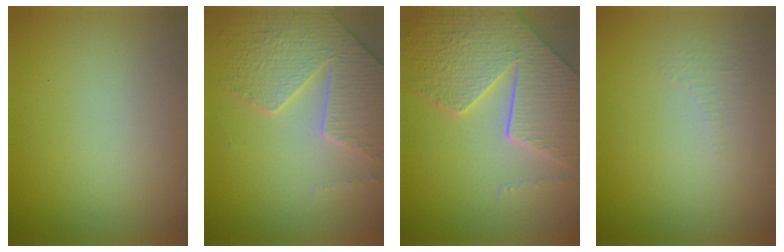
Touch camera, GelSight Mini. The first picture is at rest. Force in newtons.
{"total": 4.3, "press": 4.2, "slide": 0.9}
{"total": 8.3, "press": 6.1, "slide": 5.6}
{"total": 0.8, "press": 0.4, "slide": 0.7}